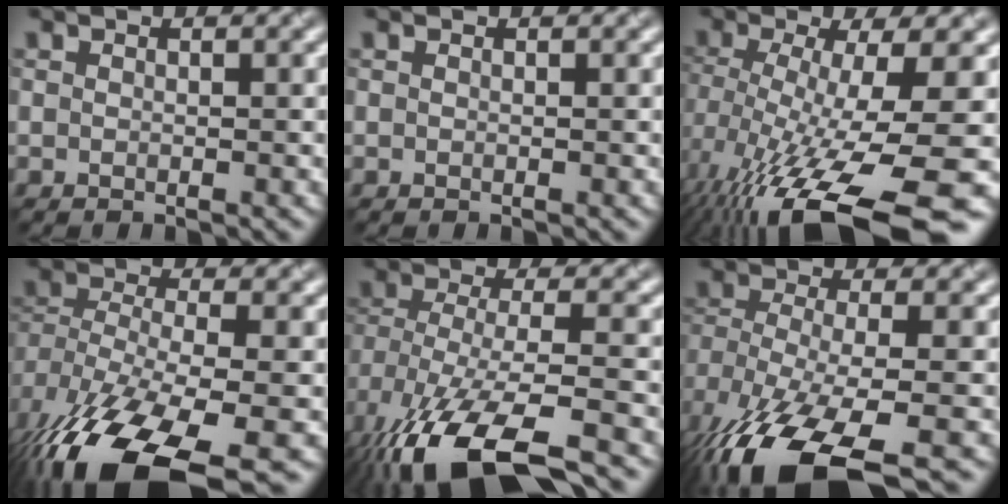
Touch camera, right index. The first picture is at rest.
{"total": 0.0}
{"total": 14.5, "force": [-6.9, 3.8, 12.1], "torque": [-0.223, -0.024, -0.105]}
{"total": 14.4, "force": [-8.4, 5.7, 10.2], "torque": [-0.230, -0.050, -0.130]}
{"total": 12.2, "force": [-7.7, 4.6, 8.2], "torque": [-0.182, -0.030, -0.125]}
{"total": 12.0, "force": [-7.7, 3.7, 8.5], "torque": [-0.182, -0.025, -0.136]}